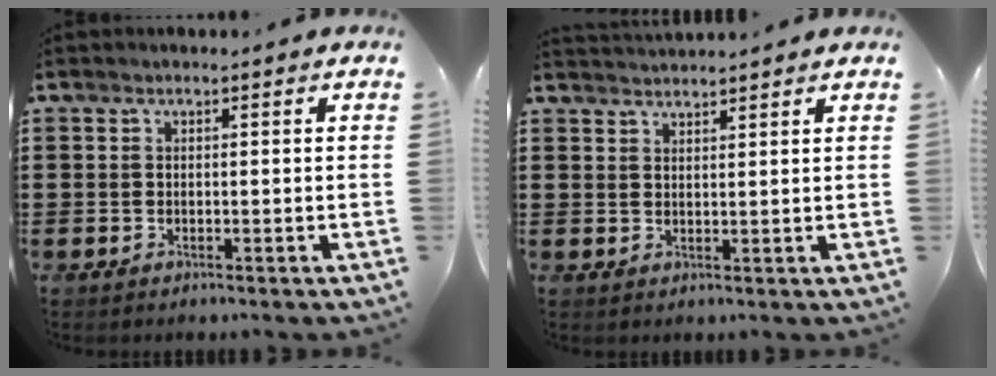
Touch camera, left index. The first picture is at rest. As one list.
[{"total": 2.1, "force": [2.1, -0.1, 0.0], "torque": [-0.005, -0.002, 0.040]}]